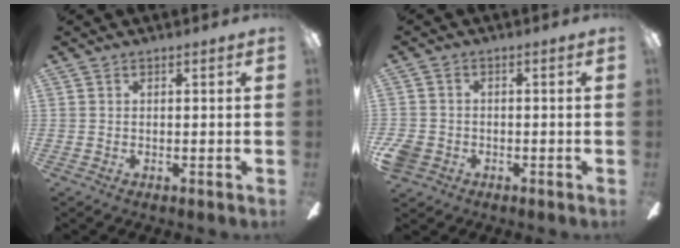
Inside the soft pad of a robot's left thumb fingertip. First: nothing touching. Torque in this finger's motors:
{"motor_torque": [-0.05, 0.32, -0.06, 0.05, 0.01]}